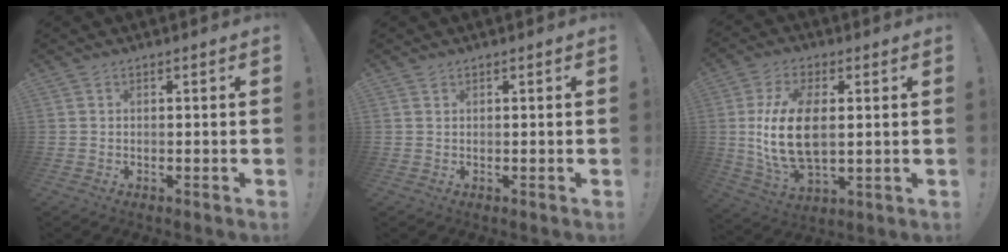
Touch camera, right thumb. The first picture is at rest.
{"total": 0.6, "force": [0.4, 0.4, 0.1], "torque": [0.006, -0.004, 0.006]}
{"total": 16.5, "force": [1.3, 9.3, 13.6], "torque": [-0.263, -0.008, 0.023]}